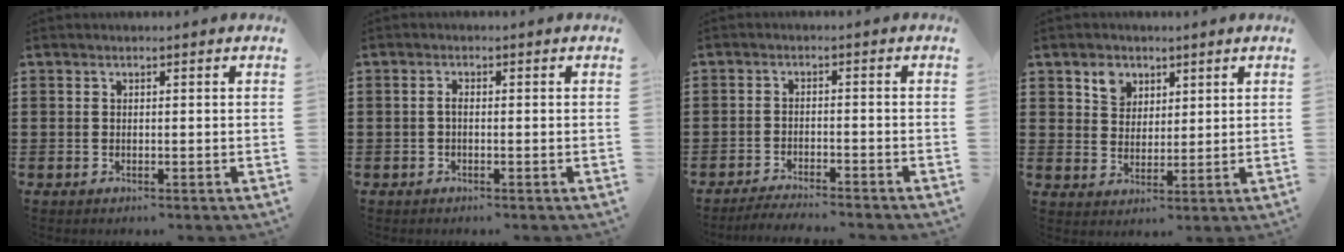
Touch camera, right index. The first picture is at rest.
{"total": 1.1, "force": [-0.4, 0.3, 1.0], "torque": [-0.020, -0.002, -0.008]}
{"total": 2.8, "force": [-2.7, -0.2, 0.5], "torque": [-0.011, -0.003, -0.056]}
{"total": 4.1, "force": [2.4, 3.1, 0.9], "torque": [-0.026, 0.008, 0.043]}